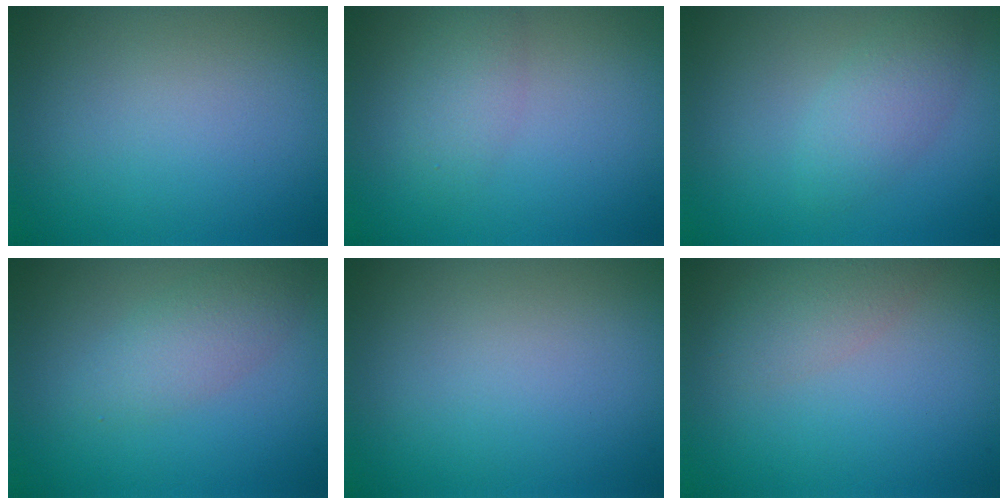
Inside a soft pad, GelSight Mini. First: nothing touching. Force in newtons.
{"total": 2.1, "press": 2.1, "slide": 0.0}
{"total": 2.5, "press": 2.5, "slide": 0.1}
{"total": 2.8, "press": 2.8, "slide": 0.1}
{"total": 0.0}
{"total": 2.8, "press": 2.8, "slide": 0.1}